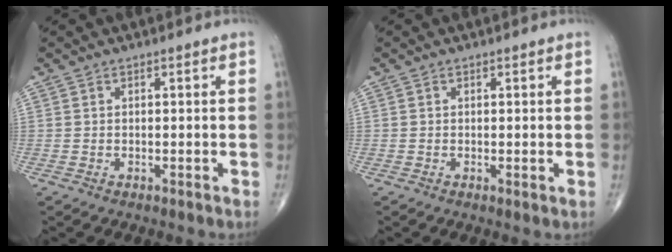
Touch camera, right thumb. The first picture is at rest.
{"total": 0.6, "force": [0.0, 0.1, 0.6], "torque": [-0.012, -0.004, -0.003]}